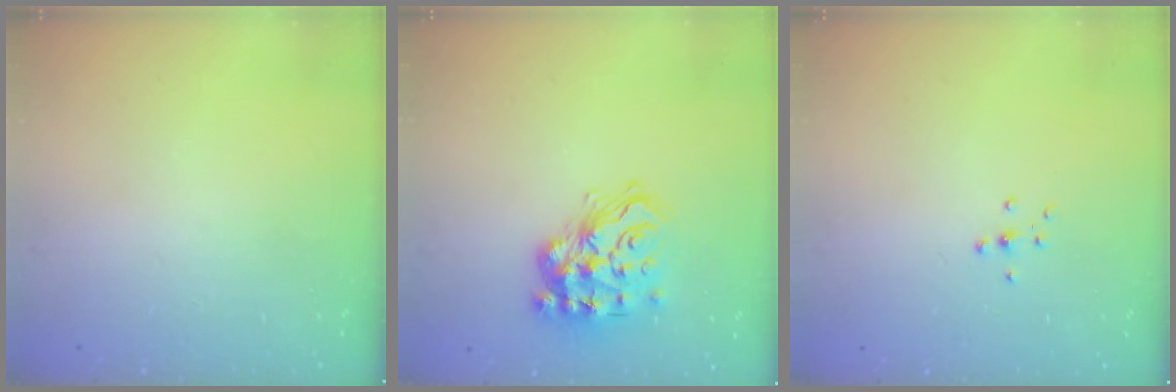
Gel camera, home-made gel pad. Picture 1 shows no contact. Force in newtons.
{"total": 16.8, "press": 16.8, "slide": 1.0}
{"total": 5.5, "press": 5.4, "slide": 0.7}